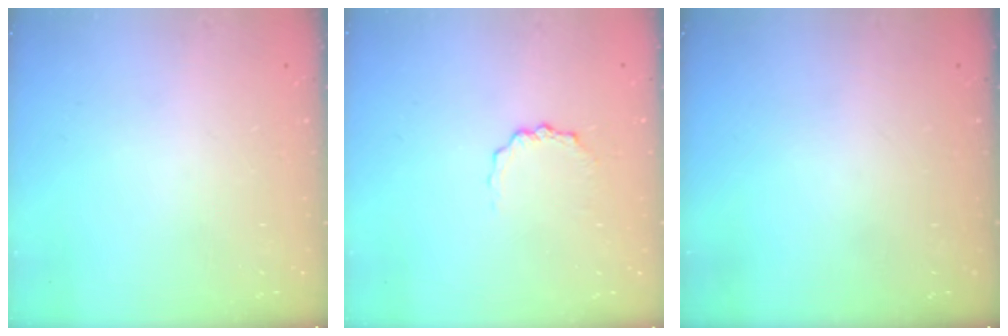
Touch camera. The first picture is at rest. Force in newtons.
{"total": 2.3, "press": 2.2, "slide": 0.3}
{"total": 0.0}